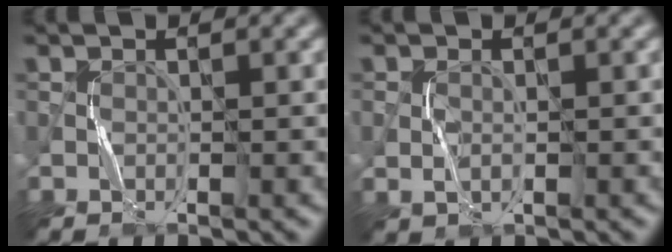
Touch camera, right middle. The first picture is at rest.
{"total": 0.8, "force": [0.0, 0.5, 0.7], "torque": [-0.015, 0.001, 0.001]}